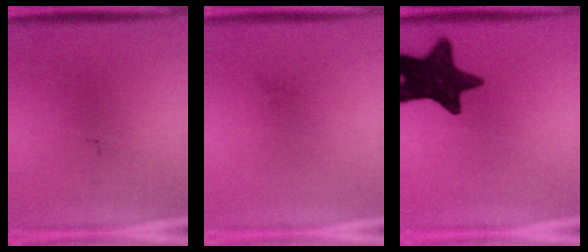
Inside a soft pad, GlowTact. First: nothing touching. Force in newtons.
{"total": 0.0}
{"total": 14.6}